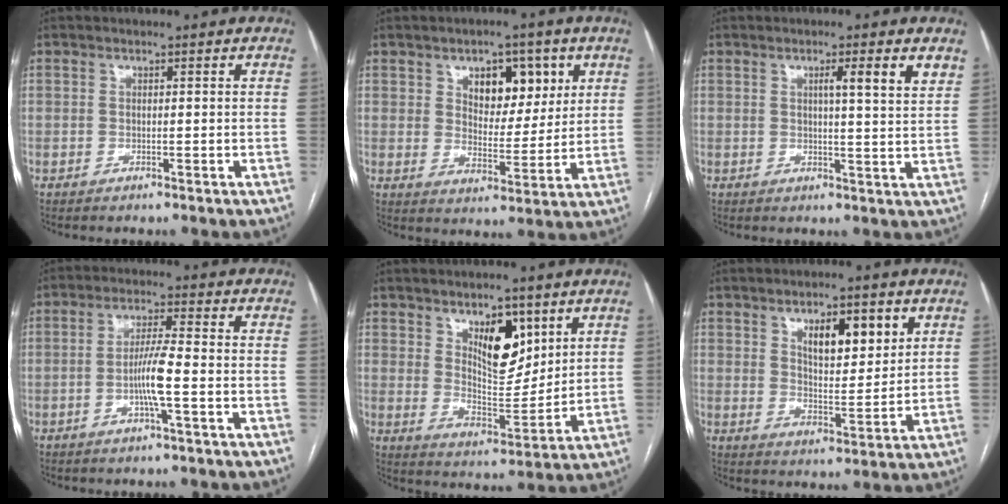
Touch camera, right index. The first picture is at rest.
{"total": 8.8, "force": [4.1, 4.8, 6.1], "torque": [-0.082, 0.008, 0.066]}
{"total": 5.1, "force": [2.7, -0.2, 4.4], "torque": [-0.058, -0.004, 0.033]}
{"total": 5.6, "force": [-1.6, -0.1, 5.4], "torque": [-0.110, 0.001, -0.031]}
{"total": 9.1, "force": [4.8, 3.9, 6.7], "torque": [-0.110, -0.008, 0.088]}
{"total": 8.6, "force": [4.2, 3.1, 6.8], "torque": [-0.109, 0.000, 0.072]}